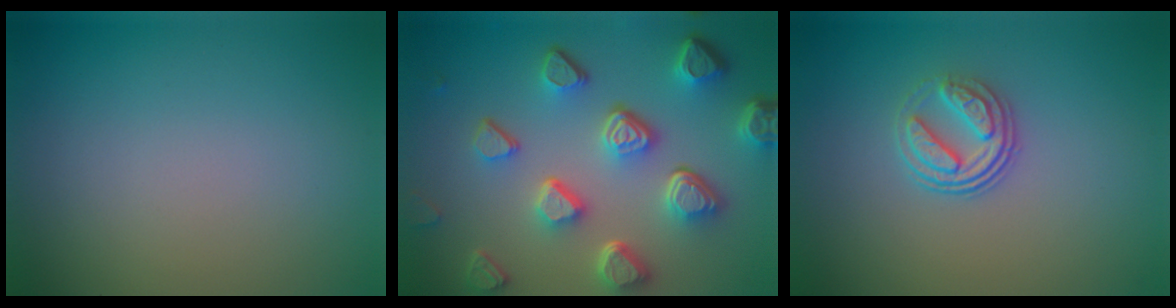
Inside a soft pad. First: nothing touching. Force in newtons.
{"total": 7.6, "press": 5.5, "slide": 5.1}
{"total": 3.1, "press": 2.6, "slide": 1.7}